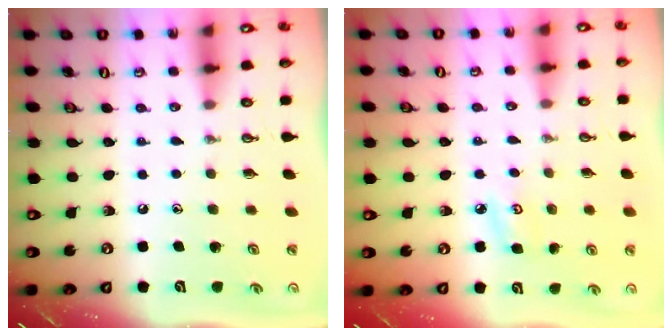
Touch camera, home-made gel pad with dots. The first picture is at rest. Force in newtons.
{"total": 4.6, "press": 4.6, "slide": 0.4}